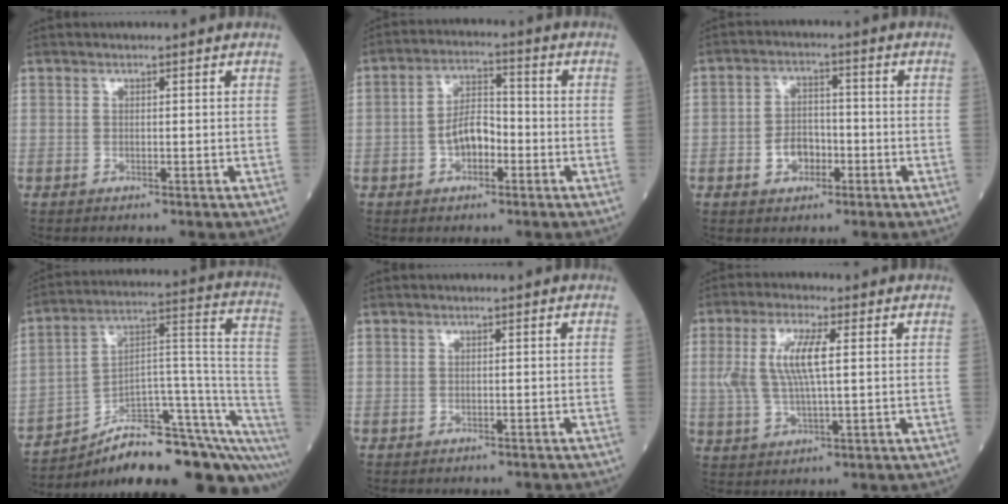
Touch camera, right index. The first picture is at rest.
{"total": 5.9, "force": [-1.7, 3.1, 4.8], "torque": [-0.094, 0.017, -0.033]}
{"total": 5.0, "force": [-1.8, 3.4, 3.2], "torque": [-0.060, 0.010, -0.028]}
{"total": 24.9, "force": [-19.2, 6.0, 14.6], "torque": [-0.124, 0.047, -0.276]}
{"total": 3.1, "force": [-2.7, 1.3, 0.6], "torque": [-0.008, -0.001, -0.033]}
{"total": 7.8, "force": [1.5, 1.7, 7.5], "torque": [-0.170, 0.011, 0.032]}